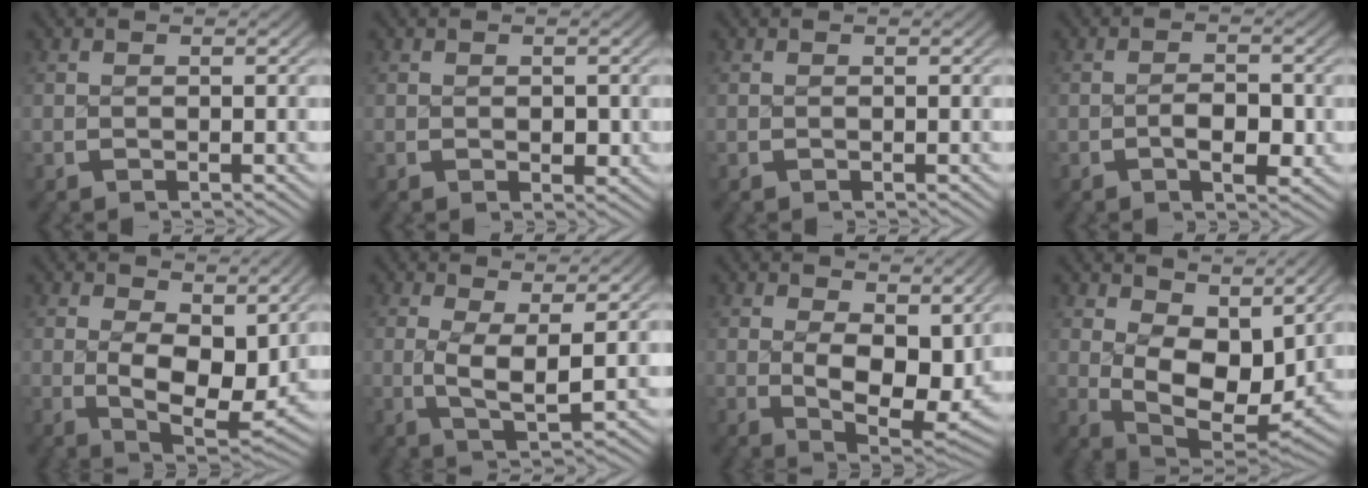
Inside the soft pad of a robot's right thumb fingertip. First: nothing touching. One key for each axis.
{"total": 1.2, "fx": 0.1, "fy": 0.8, "fz": 0.9, "tx": -0.009, "ty": -0.007, "tz": 0.006}
{"total": 0.0}
{"total": 3.2, "fx": -0.7, "fy": 1.7, "fz": 2.6, "tx": -0.037, "ty": -0.006, "tz": -0.012}
{"total": 6.8, "fx": 0.5, "fy": 3.8, "fz": 5.6, "tx": -0.114, "ty": -0.046, "tz": 0.024}
{"total": 4.7, "fx": 0.8, "fy": 2.0, "fz": 4.2, "tx": -0.089, "ty": -0.021, "tz": 0.020}
{"total": 7.8, "fx": 1.0, "fy": 4.4, "fz": 6.3, "tx": -0.114, "ty": -0.043, "tz": 0.031}
{"total": 9.1, "fx": 0.8, "fy": 5.6, "fz": 7.1, "tx": -0.145, "ty": -0.052, "tz": 0.034}